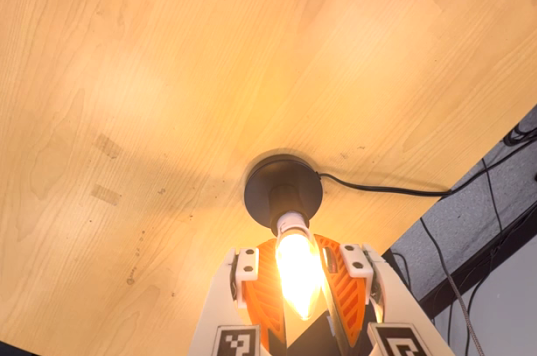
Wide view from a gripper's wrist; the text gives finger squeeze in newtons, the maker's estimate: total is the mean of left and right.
{"total": 14.6, "left": 13.3, "right": 15.8}